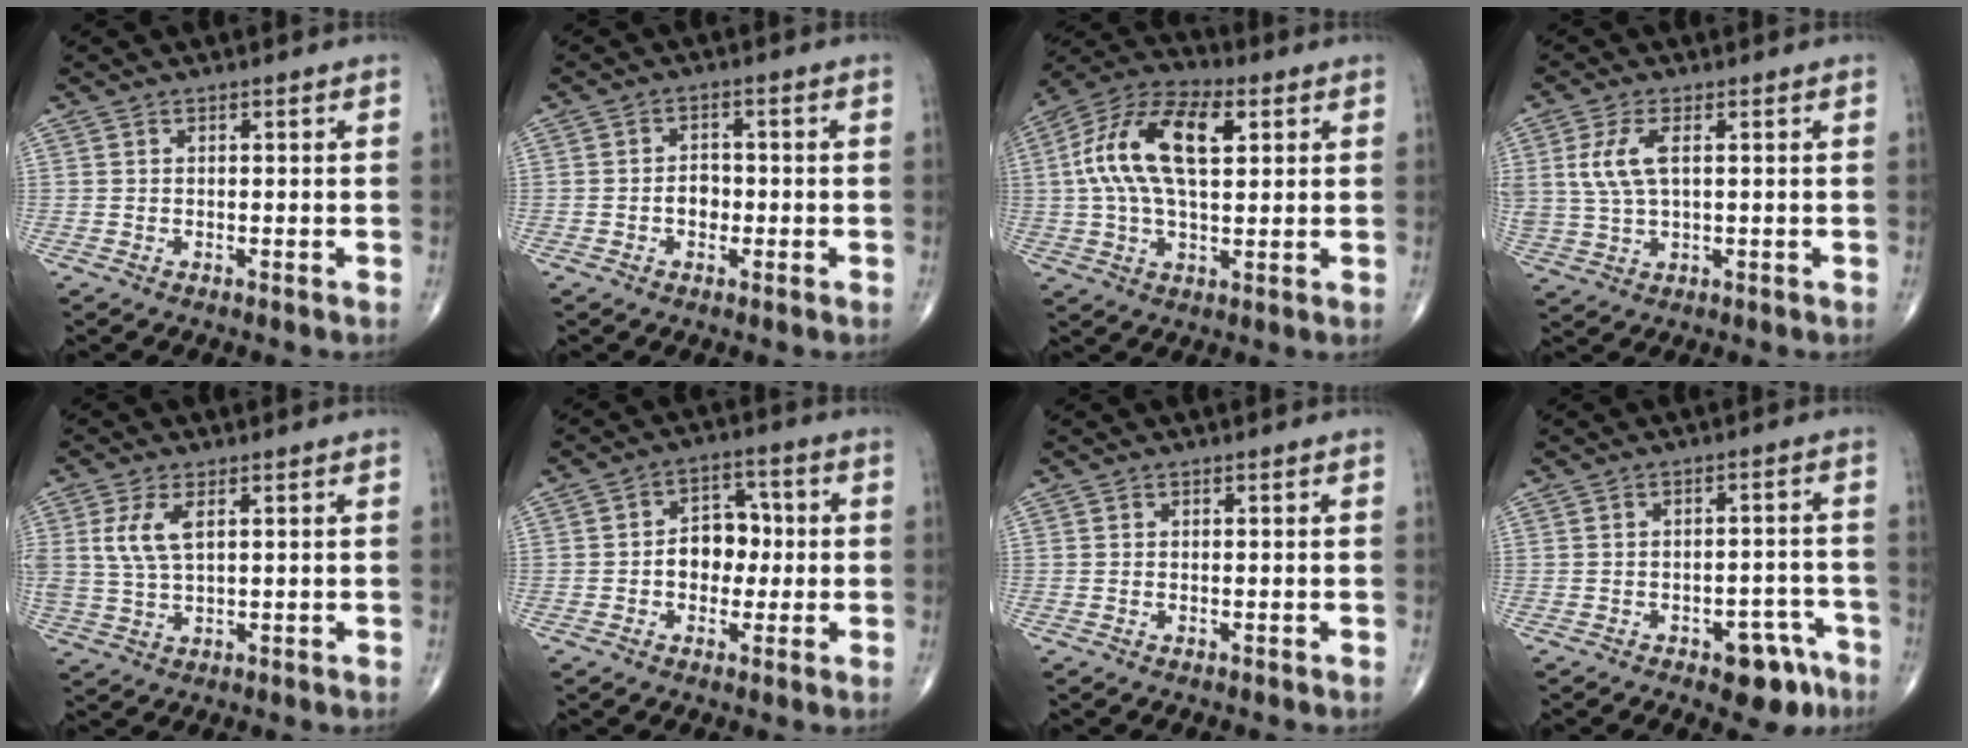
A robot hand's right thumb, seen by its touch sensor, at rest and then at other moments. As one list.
[{"total": 3.2, "force": [-0.7, 2.4, 2.0], "torque": [-0.017, 0.010, -0.016]}, {"total": 16.9, "force": [3.7, 8.4, 14.2], "torque": [-0.270, 0.021, 0.059]}, {"total": 7.0, "force": [1.8, 3.4, 5.9], "torque": [-0.139, 0.001, 0.041]}, {"total": 6.2, "force": [1.9, 2.9, 5.2], "torque": [-0.119, -0.002, 0.046]}, {"total": 7.6, "force": [-0.4, 5.8, 4.9], "torque": [-0.037, 0.023, -0.015]}, {"total": 0.0}, {"total": 8.1, "force": [-4.8, 4.0, 5.3], "torque": [-0.035, 0.041, -0.056]}]